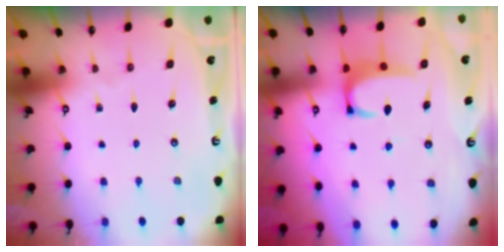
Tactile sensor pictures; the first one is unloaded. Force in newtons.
{"total": 3.2, "press": 3.2, "slide": 0.3}